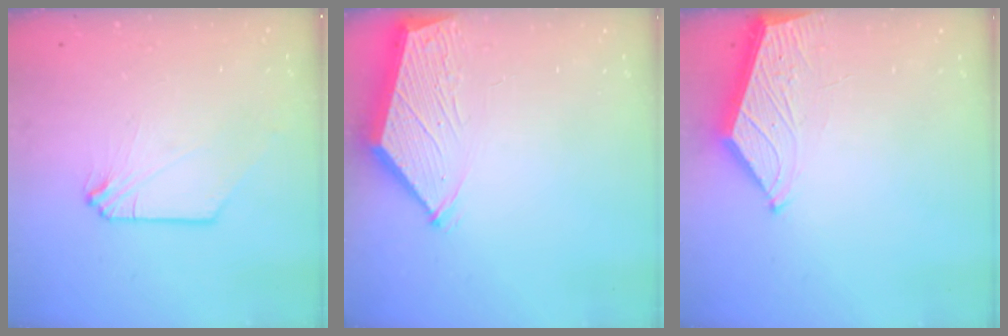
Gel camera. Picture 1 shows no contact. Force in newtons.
{"total": 3.0, "press": 3.0, "slide": 0.3}
{"total": 3.8, "press": 3.8, "slide": 0.4}